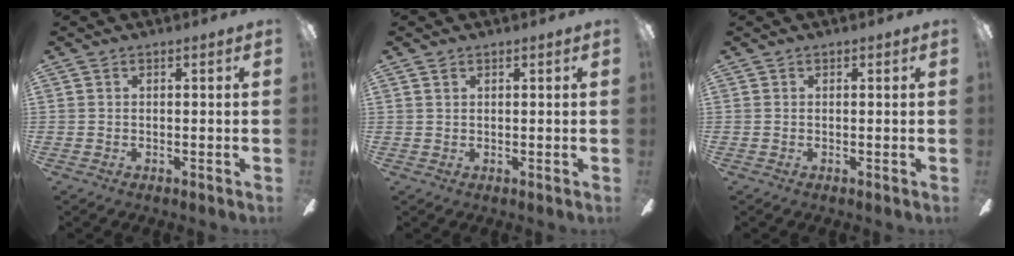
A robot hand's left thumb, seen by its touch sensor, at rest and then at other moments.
{"total": 1.1, "force": [0.7, 0.7, 0.4], "torque": [-0.010, 0.003, 0.012]}
{"total": 0.0}